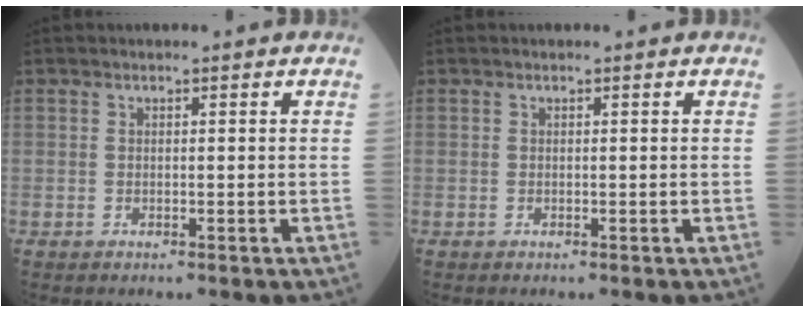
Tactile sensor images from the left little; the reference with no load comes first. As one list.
[{"total": 0.0}]